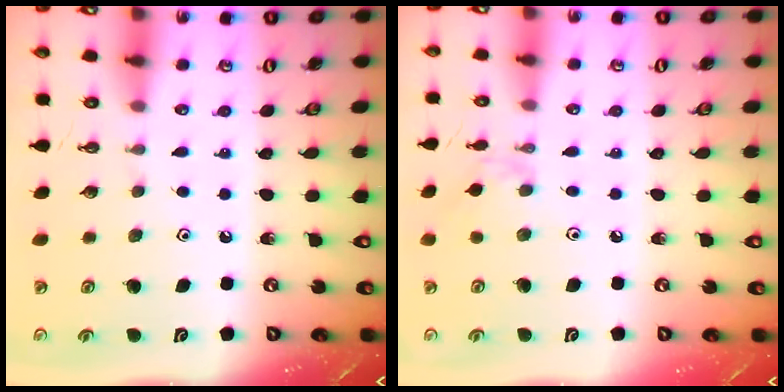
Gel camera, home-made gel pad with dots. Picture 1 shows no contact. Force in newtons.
{"total": 2.4, "press": 2.3, "slide": 0.5}